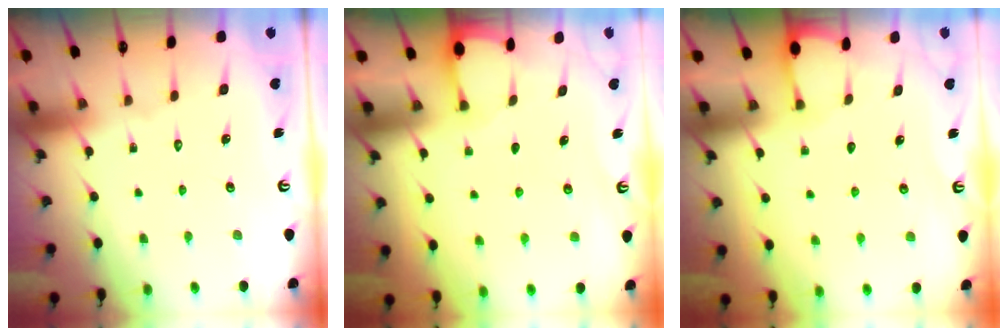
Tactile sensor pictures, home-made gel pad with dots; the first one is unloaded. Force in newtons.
{"total": 1.6, "press": 1.5, "slide": 0.3}
{"total": 2.0, "press": 2.0, "slide": 0.2}